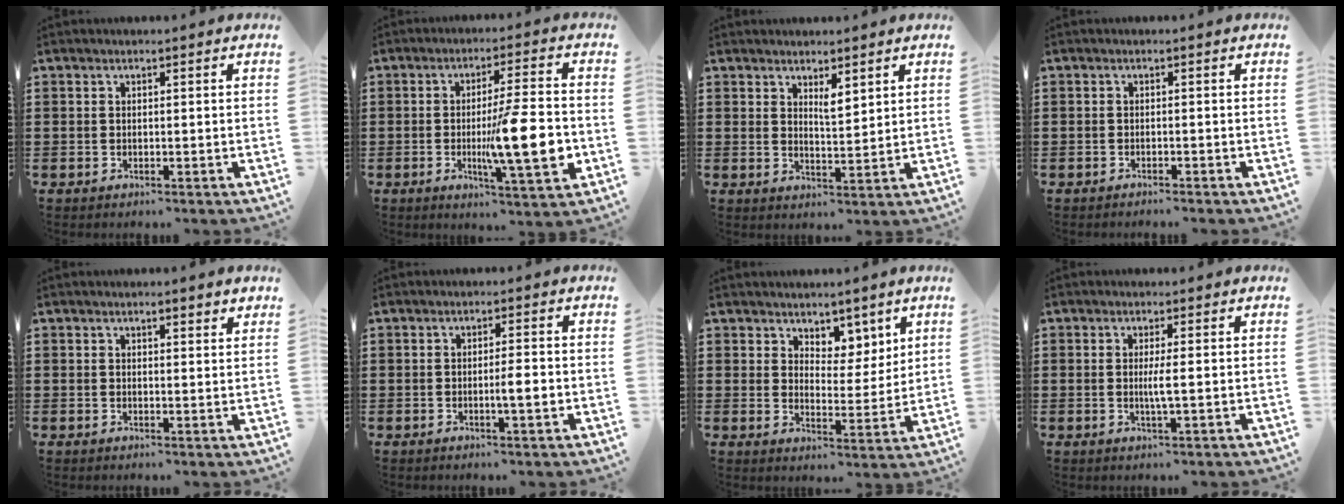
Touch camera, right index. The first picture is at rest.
{"total": 13.3, "force": [-2.2, 2.3, 13.0], "torque": [-0.200, -0.020, -0.040]}
{"total": 2.8, "force": [2.4, 0.6, 1.3], "torque": [-0.021, -0.004, 0.042]}
{"total": 0.8, "force": [-0.8, -0.1, 0.1], "torque": [-0.004, -0.003, -0.017]}
{"total": 1.2, "force": [1.1, 0.2, 0.5], "torque": [-0.012, 0.001, 0.020]}
{"total": 3.0, "force": [-0.7, 0.2, 2.9], "torque": [-0.048, -0.006, -0.013]}
{"total": 5.2, "force": [4.1, 3.2, 0.1], "torque": [-0.011, -0.015, 0.073]}
{"total": 2.6, "force": [-0.1, -0.1, 2.6], "torque": [-0.049, -0.008, -0.003]}